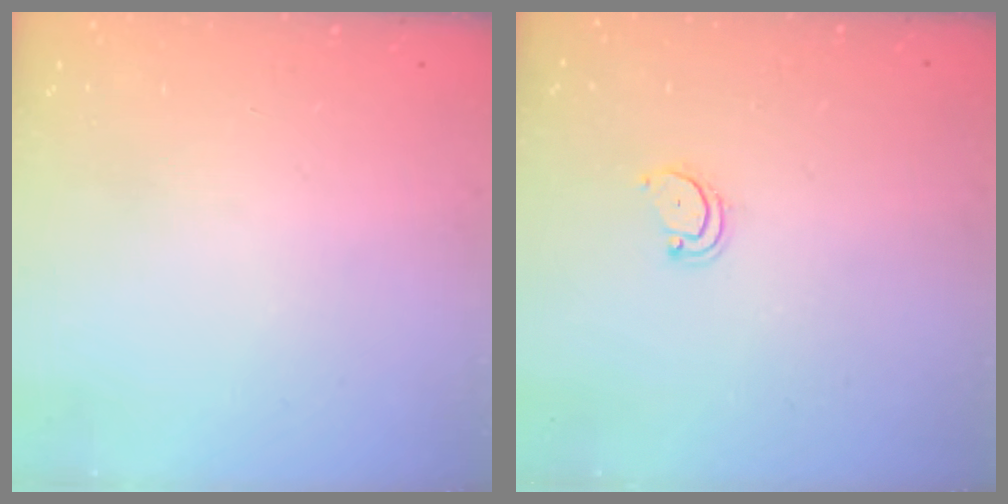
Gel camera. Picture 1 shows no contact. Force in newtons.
{"total": 3.2, "press": 3.2, "slide": 0.3}